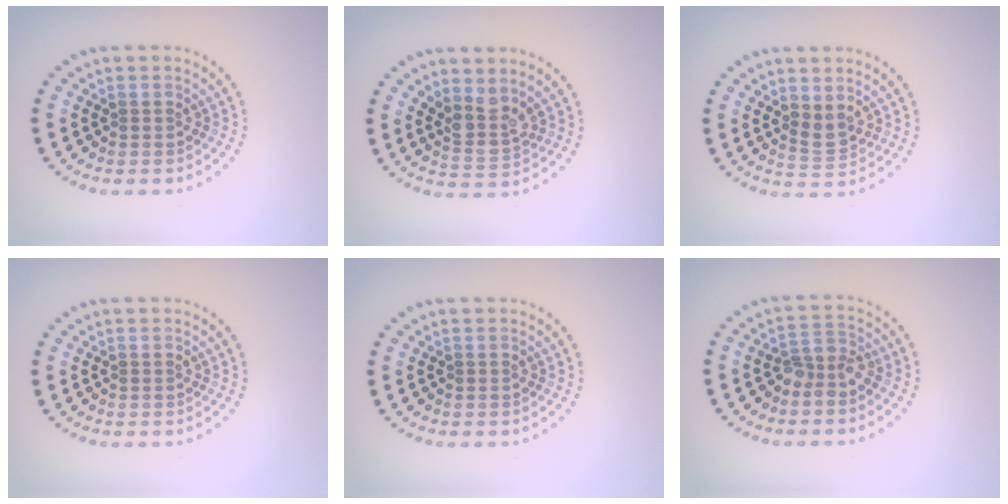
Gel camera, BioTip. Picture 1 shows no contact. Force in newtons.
{"total": 2.9, "press": 2.2, "slide": 1.8}
{"total": 1.8, "press": 1.5, "slide": 1.1}
{"total": 0.0}
{"total": 0.0}
{"total": 2.3, "press": 2.0, "slide": 1.1}